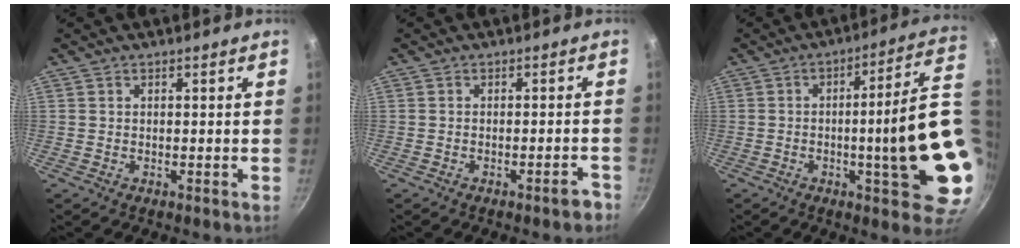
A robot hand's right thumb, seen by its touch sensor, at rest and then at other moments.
{"total": 2.8, "force": [-1.9, 0.6, 1.9], "torque": [-0.017, 0.024, -0.016]}
{"total": 19.7, "force": [-1.6, 3.2, 19.3], "torque": [-0.242, 0.008, -0.019]}